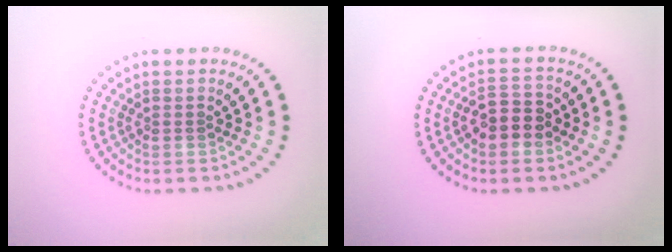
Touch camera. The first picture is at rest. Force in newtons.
{"total": 3.0, "press": 2.9, "slide": 0.7}